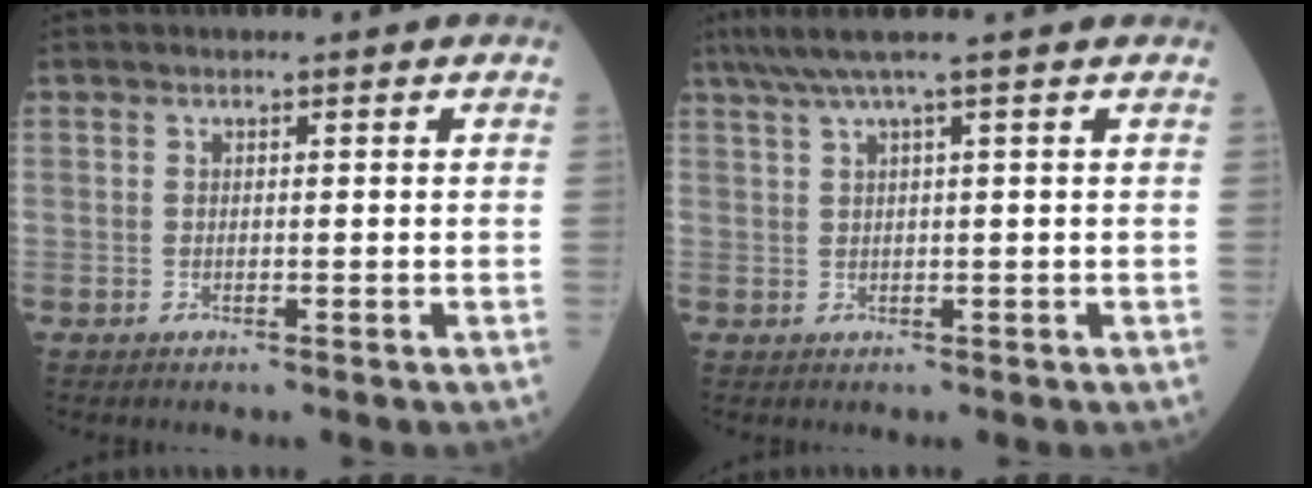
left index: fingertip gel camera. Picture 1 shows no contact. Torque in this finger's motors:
{"motor_torque": [0.35, -0.38, 0.10, 0.05]}